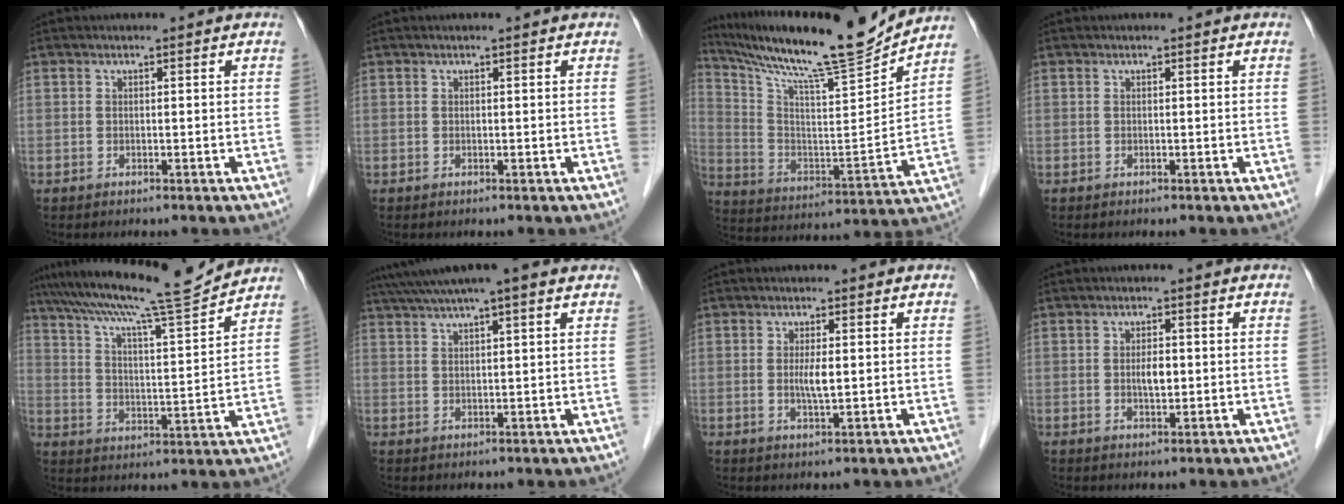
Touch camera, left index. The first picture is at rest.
{"total": 0.0}
{"total": 19.5, "force": [17.5, -0.6, 8.5], "torque": [-0.163, -0.033, 0.290]}
{"total": 0.0}
{"total": 15.3, "force": [13.9, -1.0, 6.4], "torque": [-0.118, -0.006, 0.215]}
{"total": 10.0, "force": [7.7, 0.6, 6.3], "torque": [-0.108, 0.044, 0.112]}
{"total": 2.7, "force": [0.2, 0.4, 2.6], "torque": [-0.054, -0.004, 0.005]}
{"total": 2.5, "force": [0.0, 1.0, 2.3], "torque": [-0.042, 0.001, 0.002]}